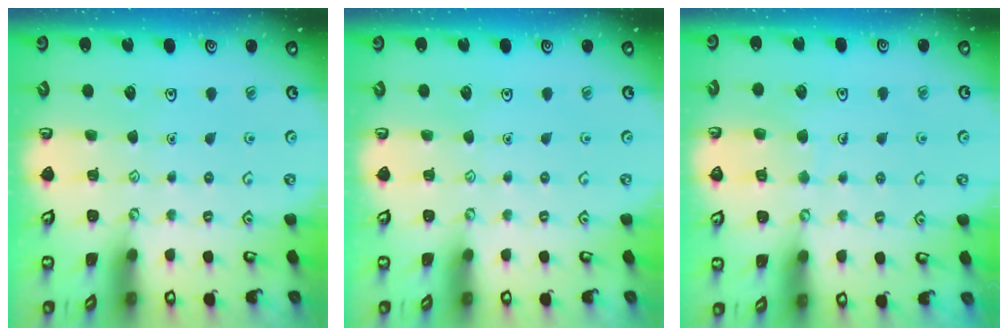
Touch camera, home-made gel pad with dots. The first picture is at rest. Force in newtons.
{"total": 0.0}
{"total": 4.9, "press": 4.9, "slide": 0.4}